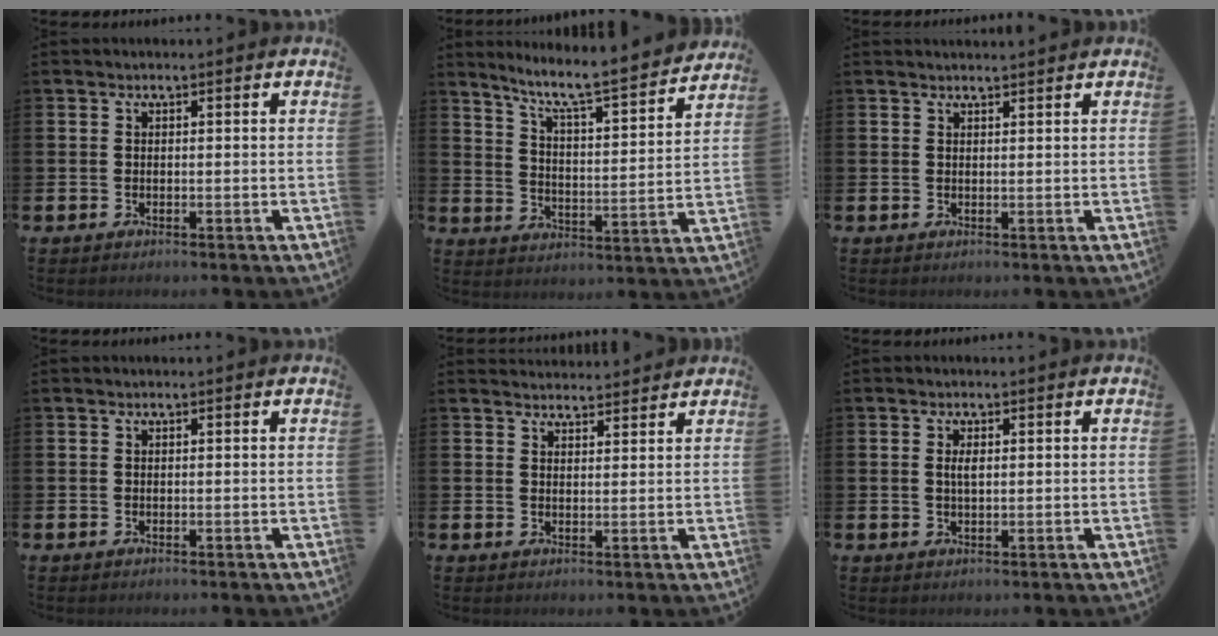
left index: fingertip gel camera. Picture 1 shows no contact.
{"total": 7.7, "force": [7.0, 0.3, 3.1], "torque": [-0.083, -0.057, 0.113]}
{"total": 1.1, "force": [1.1, -0.1, 0.0], "torque": [0.007, -0.006, 0.018]}
{"total": 0.0}
{"total": 2.8, "force": [2.7, 0.5, -0.2], "torque": [0.005, -0.018, 0.048]}
{"total": 1.7, "force": [0.5, 0.6, 1.6], "torque": [-0.026, 0.001, 0.005]}